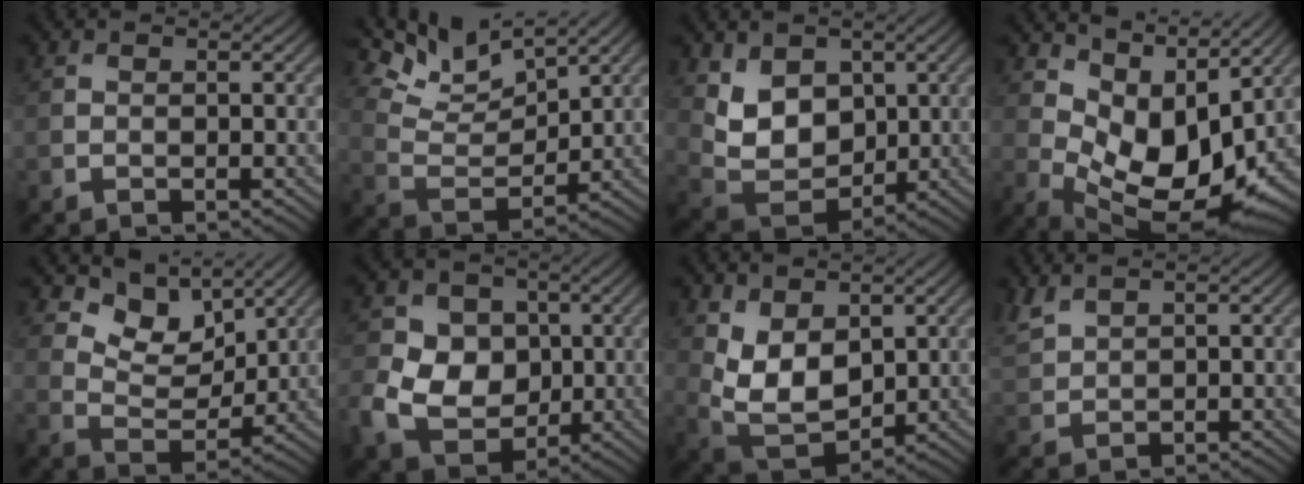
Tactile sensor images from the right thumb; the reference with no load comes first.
{"total": 9.8, "force": [7.3, 3.0, 5.9], "torque": [-0.130, -0.003, 0.127]}
{"total": 7.2, "force": [2.7, 5.2, 4.3], "torque": [-0.104, -0.019, 0.046]}
{"total": 11.2, "force": [3.5, 6.4, 8.6], "torque": [-0.166, -0.022, 0.077]}
{"total": 7.7, "force": [5.3, 4.1, 3.9], "torque": [-0.078, -0.012, 0.090]}
{"total": 9.6, "force": [-0.4, 8.1, 5.3], "torque": [-0.133, -0.007, -0.017]}
{"total": 7.8, "force": [2.2, 4.7, 5.8], "torque": [-0.138, -0.015, 0.042]}
{"total": 3.1, "force": [2.6, 0.8, 1.4], "torque": [-0.047, 0.010, 0.064]}